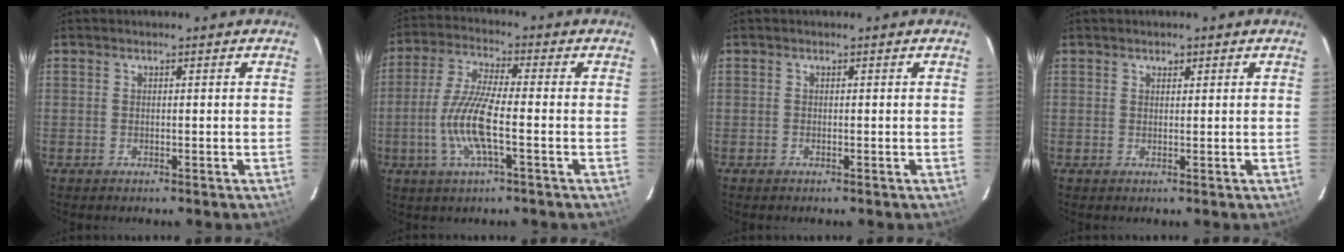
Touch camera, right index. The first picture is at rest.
{"total": 10.5, "force": [-2.8, 1.6, 9.9], "torque": [-0.211, -0.002, -0.056]}
{"total": 0.0}
{"total": 1.0, "force": [0.6, 0.7, 0.4], "torque": [-0.004, 0.003, 0.009]}